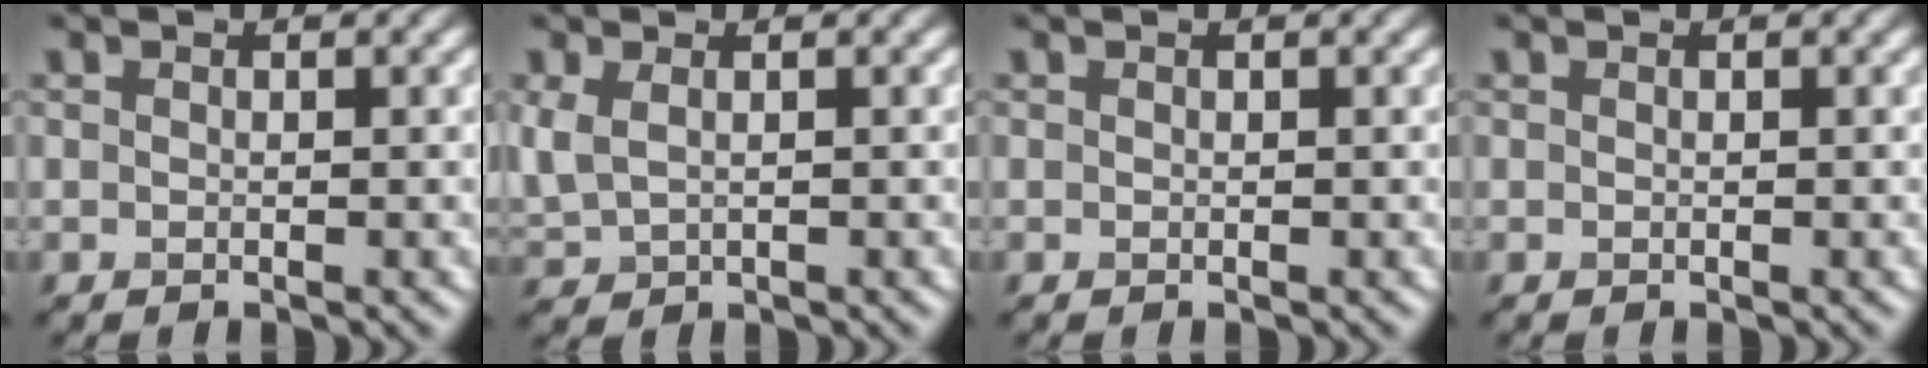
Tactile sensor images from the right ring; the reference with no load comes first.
{"total": 2.4, "force": [0.6, 1.6, 1.7], "torque": [-0.052, -0.001, 0.018]}
{"total": 0.0}
{"total": 0.0}